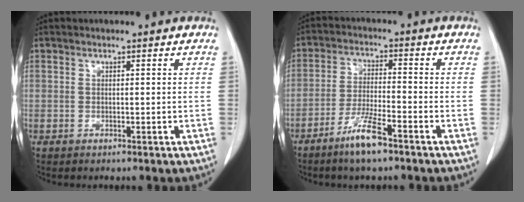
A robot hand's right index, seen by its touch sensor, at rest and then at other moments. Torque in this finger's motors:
{"motor_torque": [0.24, -0.18, 0.12, 0.04]}